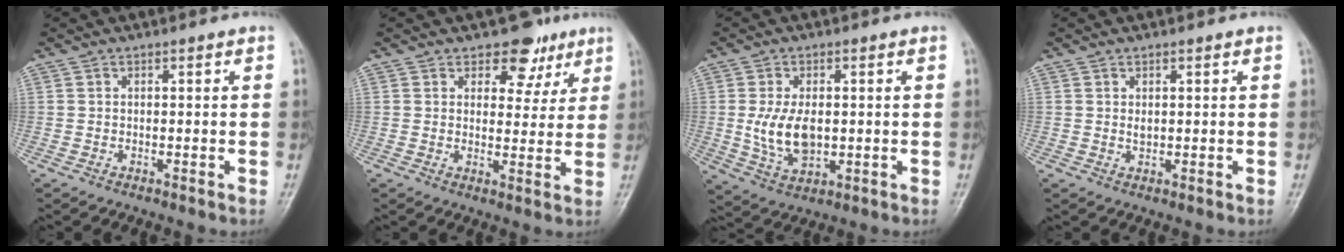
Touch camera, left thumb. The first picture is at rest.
{"total": 6.9, "force": [4.4, 4.5, 2.8], "torque": [0.004, -0.018, 0.059]}
{"total": 8.6, "force": [0.0, 5.1, 7.0], "torque": [-0.125, -0.008, 0.009]}
{"total": 1.2, "force": [0.4, 0.6, 0.9], "torque": [-0.011, -0.004, 0.011]}